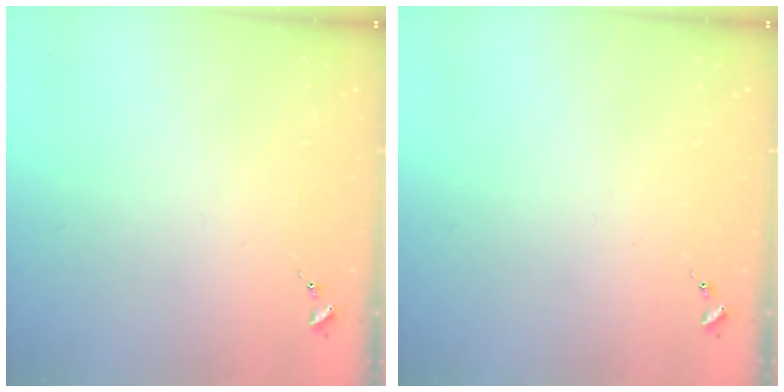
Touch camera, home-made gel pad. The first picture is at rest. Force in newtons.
{"total": 0.0}